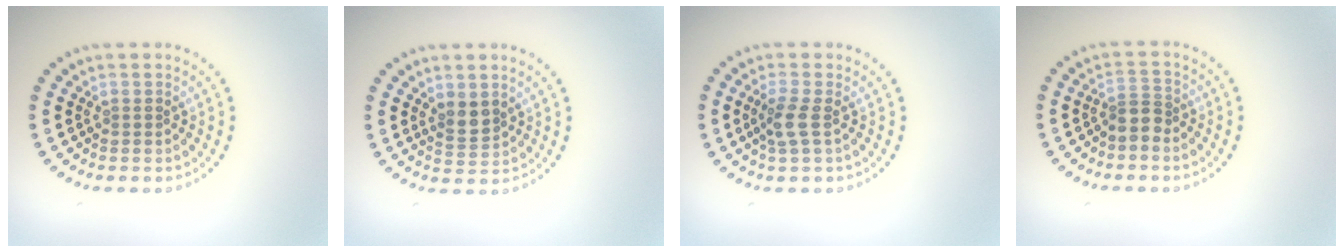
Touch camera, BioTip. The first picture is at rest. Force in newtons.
{"total": 1.9, "press": 1.7, "slide": 0.9}
{"total": 2.0, "press": 1.7, "slide": 1.0}
{"total": 2.0, "press": 1.6, "slide": 1.2}